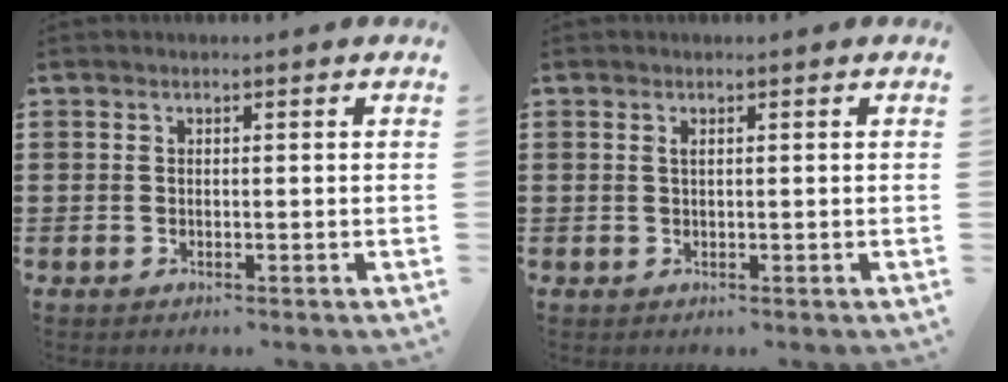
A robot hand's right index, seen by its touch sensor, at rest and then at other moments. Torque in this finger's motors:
{"motor_torque": [0.23, -0.14, 0.11, 0.03]}